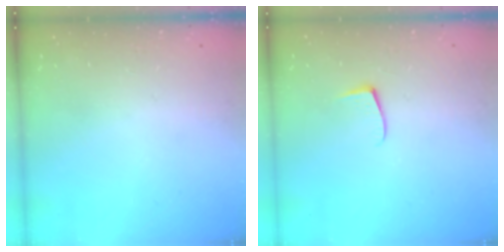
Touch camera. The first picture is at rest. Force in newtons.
{"total": 4.7, "press": 4.6, "slide": 0.5}